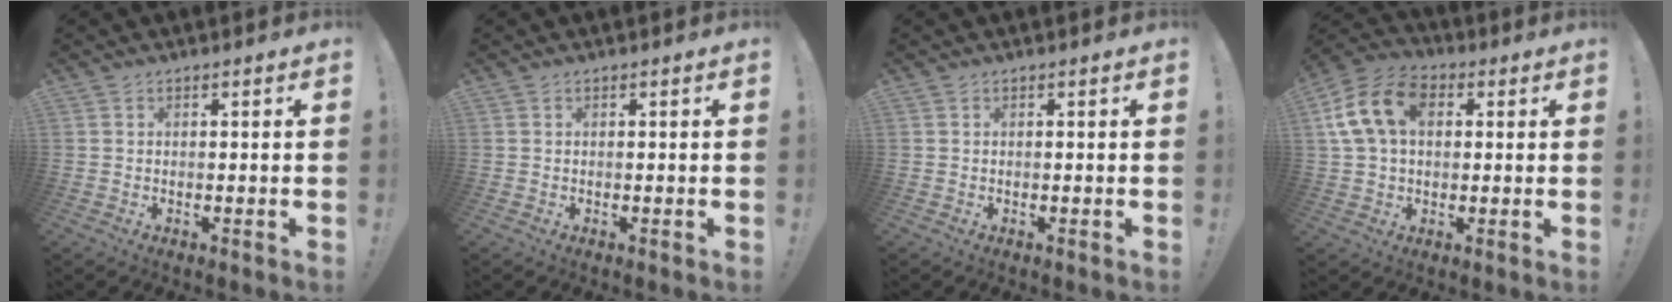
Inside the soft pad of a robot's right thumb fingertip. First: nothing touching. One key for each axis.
{"total": 0.0}
{"total": 0.0}
{"total": 15.2, "fx": 4.0, "fy": 10.7, "fz": 10.0, "tx": -0.190, "ty": 0.006, "tz": 0.078}